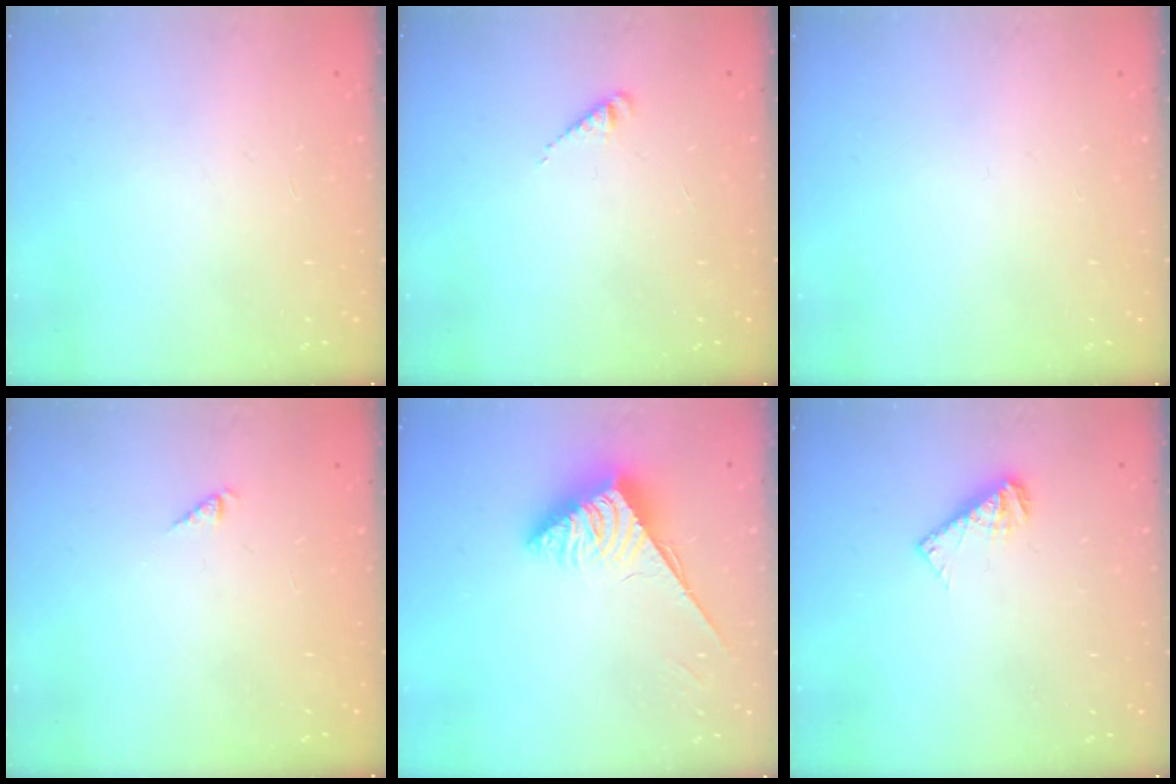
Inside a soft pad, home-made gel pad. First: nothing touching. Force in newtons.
{"total": 2.3, "press": 2.3, "slide": 0.4}
{"total": 0.0}
{"total": 2.7, "press": 2.6, "slide": 0.4}
{"total": 3.9, "press": 3.9, "slide": 0.5}
{"total": 6.5, "press": 6.5, "slide": 0.5}